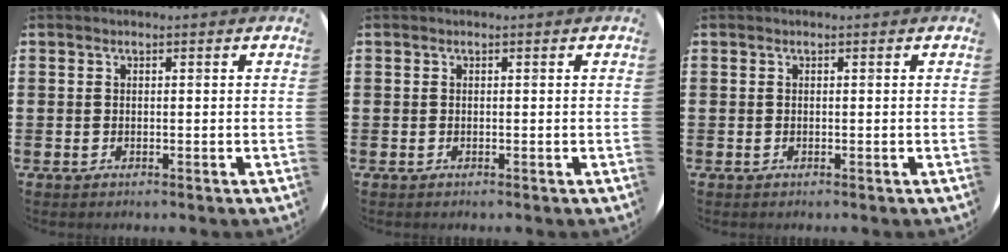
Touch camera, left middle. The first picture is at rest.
{"total": 0.0}
{"total": 0.0}